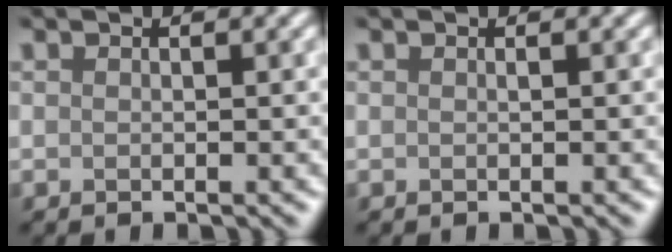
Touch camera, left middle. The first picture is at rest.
{"total": 0.0}